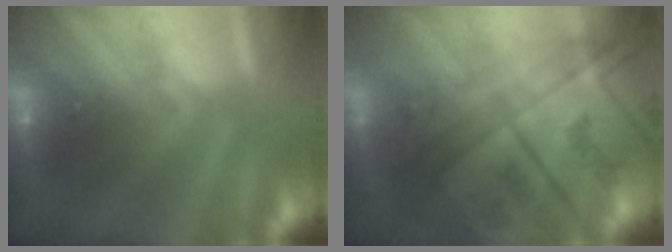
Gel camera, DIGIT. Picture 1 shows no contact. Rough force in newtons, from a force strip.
{"total": 7.3}